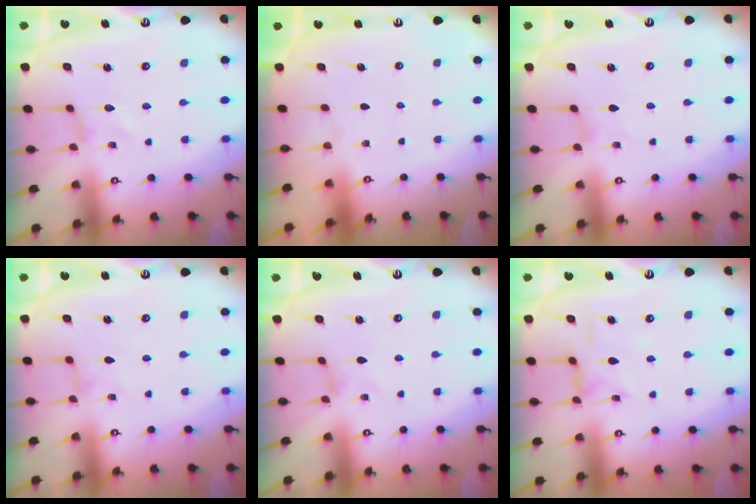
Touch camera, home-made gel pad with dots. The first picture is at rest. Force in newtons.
{"total": 0.0}
{"total": 0.0}
{"total": 0.0}
{"total": 0.0}
{"total": 4.8, "press": 4.8, "slide": 0.3}